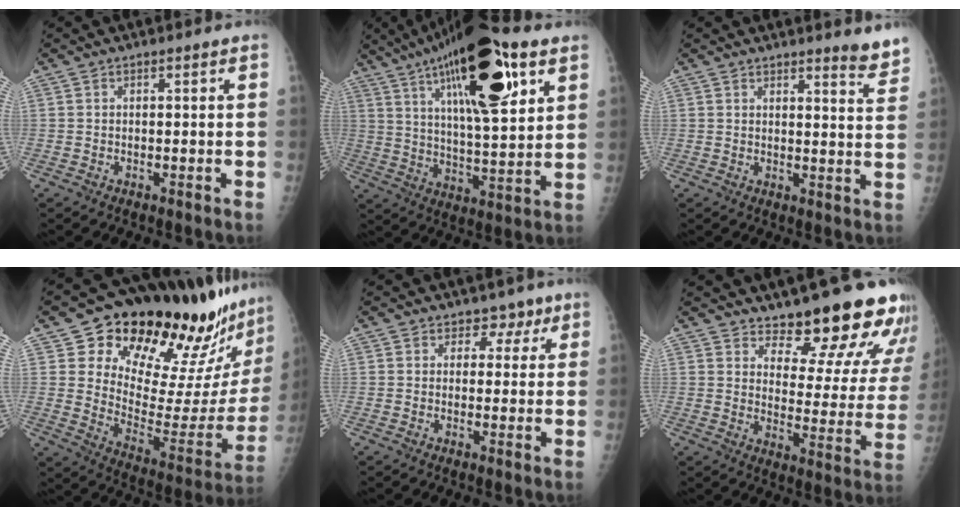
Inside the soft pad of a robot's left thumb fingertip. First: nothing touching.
{"total": 25.1, "force": [12.0, 7.7, 20.7], "torque": [-0.323, -0.021, 0.195]}
{"total": 4.8, "force": [4.4, 0.4, 1.9], "torque": [-0.015, -0.043, 0.046]}
{"total": 29.2, "force": [22.6, 9.1, 16.2], "torque": [-0.204, -0.136, 0.318]}
{"total": 3.7, "force": [2.2, 3.0, 0.5], "torque": [0.026, -0.007, 0.024]}
{"total": 16.5, "force": [14.6, 4.7, 6.0], "torque": [-0.026, -0.127, 0.182]}